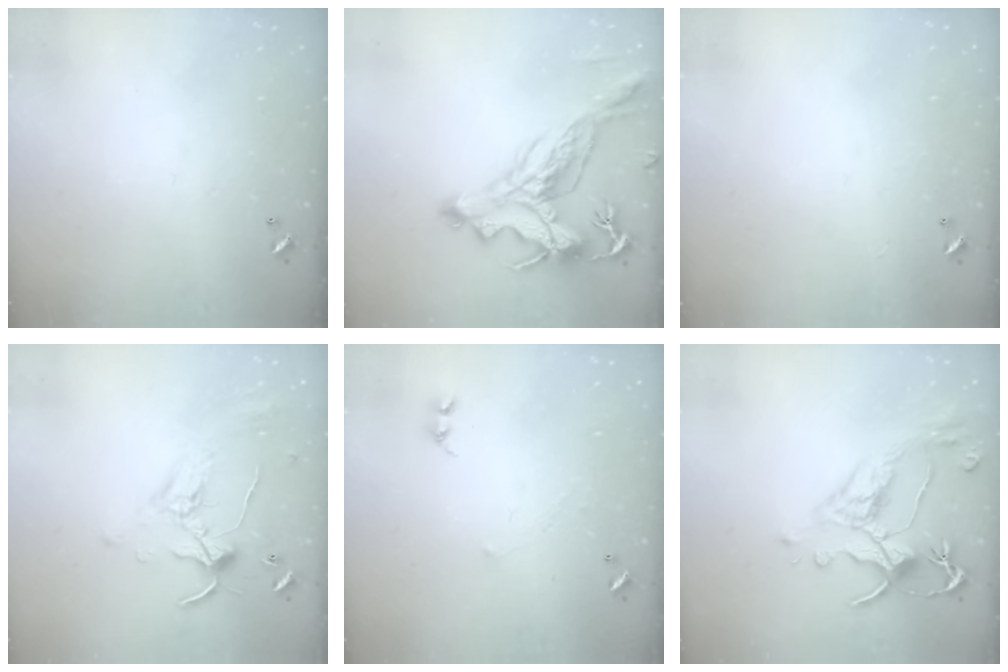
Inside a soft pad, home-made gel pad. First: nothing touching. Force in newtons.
{"total": 6.8, "press": 6.6, "slide": 1.9}
{"total": 2.6, "press": 2.6, "slide": 0.3}
{"total": 1.0, "press": 0.5, "slide": 0.8}
{"total": 1.7, "press": 1.6, "slide": 0.4}
{"total": 4.0, "press": 3.7, "slide": 1.4}